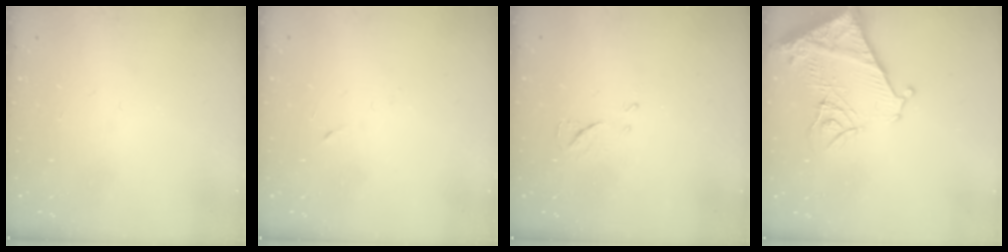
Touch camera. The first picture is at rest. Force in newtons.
{"total": 3.1, "press": 3.0, "slide": 1.0}
{"total": 7.0, "press": 7.0, "slide": 0.3}
{"total": 18.4, "press": 18.3, "slide": 2.2}